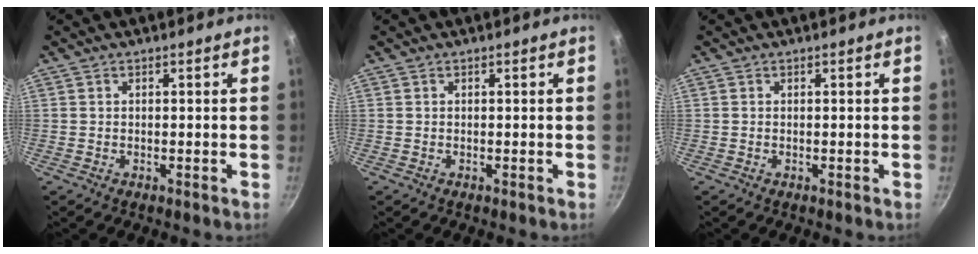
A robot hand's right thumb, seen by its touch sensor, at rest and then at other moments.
{"total": 0.0}
{"total": 0.0}